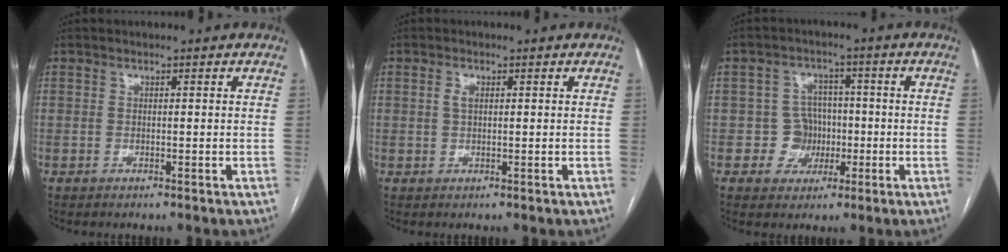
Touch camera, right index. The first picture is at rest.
{"total": 1.4, "force": [0.4, 0.7, 1.2], "torque": [-0.026, 0.004, 0.009]}
{"total": 5.3, "force": [-1.0, 5.1, 0.8], "torque": [-0.004, 0.017, -0.011]}